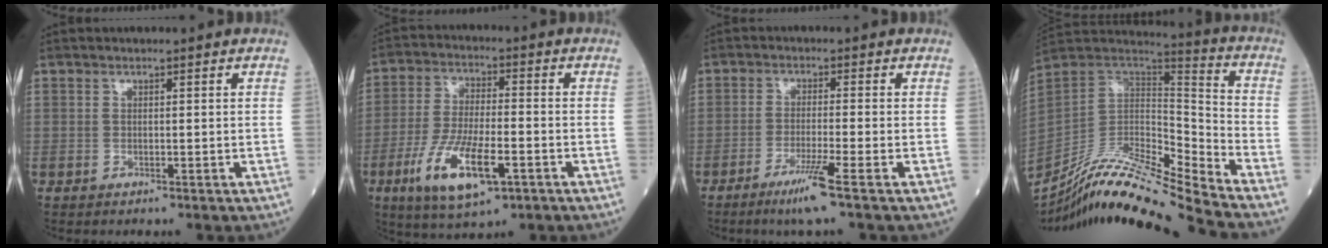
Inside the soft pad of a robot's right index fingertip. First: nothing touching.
{"total": 12.1, "force": [-5.1, 3.3, 10.5], "torque": [-0.210, -0.017, -0.087]}
{"total": 5.3, "force": [-3.2, -1.1, 4.1], "torque": [-0.079, -0.016, -0.064]}
{"total": 20.4, "force": [-18.8, -0.5, 8.0], "torque": [-0.160, 0.011, -0.333]}